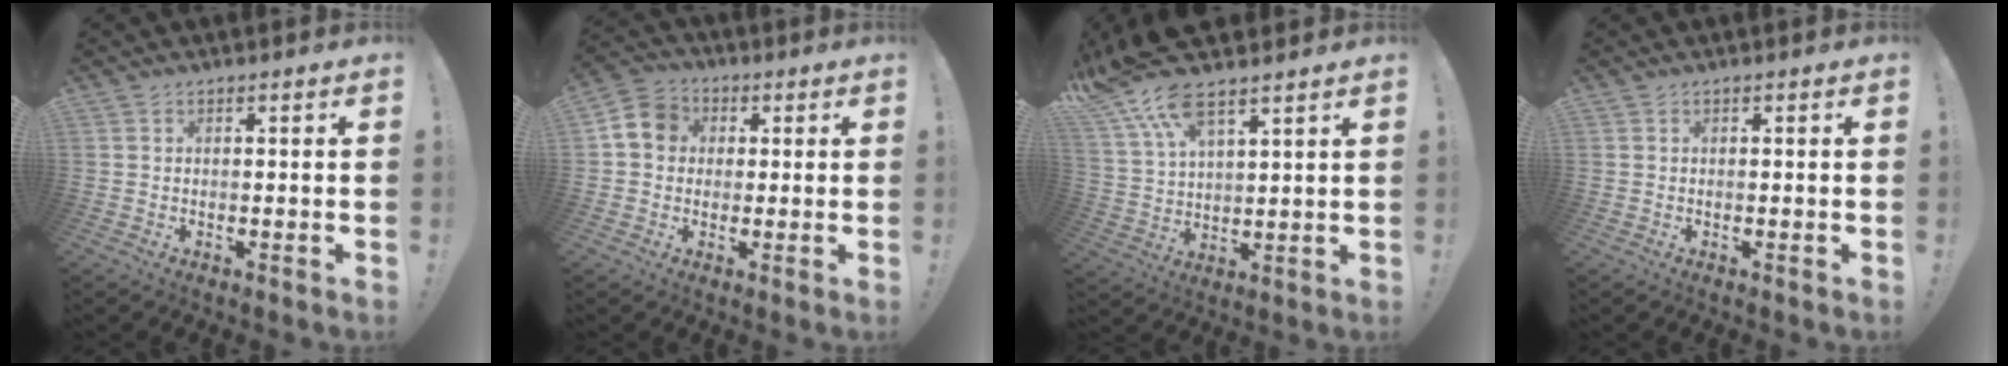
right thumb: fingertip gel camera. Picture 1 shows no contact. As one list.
[{"total": 8.4, "force": [1.2, 7.4, 3.8], "torque": [-0.064, 0.012, 0.028]}, {"total": 11.9, "force": [9.2, 3.6, 6.6], "torque": [-0.143, -0.046, 0.170]}, {"total": 0.0}]